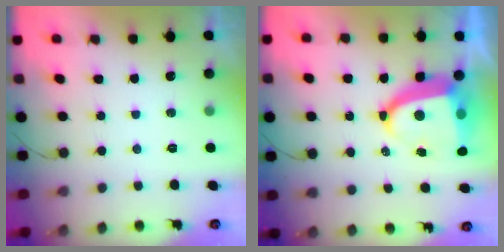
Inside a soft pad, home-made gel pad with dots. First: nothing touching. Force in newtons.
{"total": 12.7, "press": 12.6, "slide": 1.6}